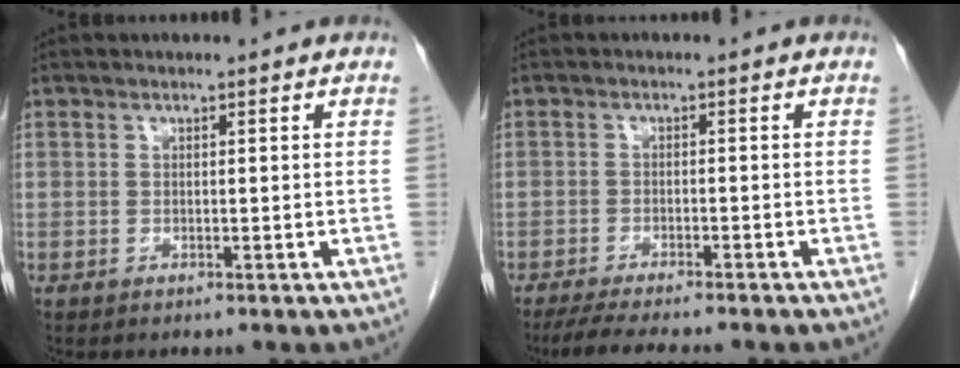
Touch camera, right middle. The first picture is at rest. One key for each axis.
{"total": 7.3, "fx": -6.2, "fy": 0.1, "fz": 3.8, "tx": -0.050, "ty": -0.017, "tz": -0.099}